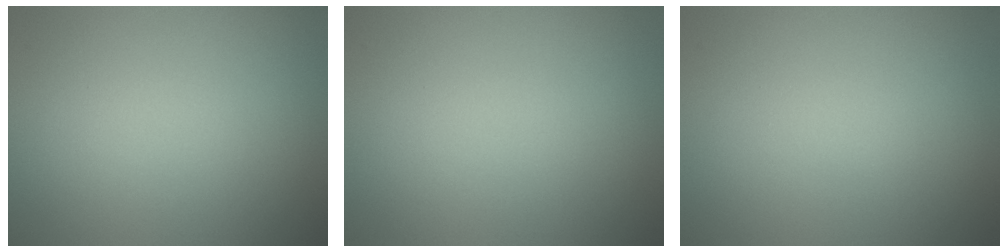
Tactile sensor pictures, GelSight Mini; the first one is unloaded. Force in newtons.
{"total": 0.0}
{"total": 0.0}